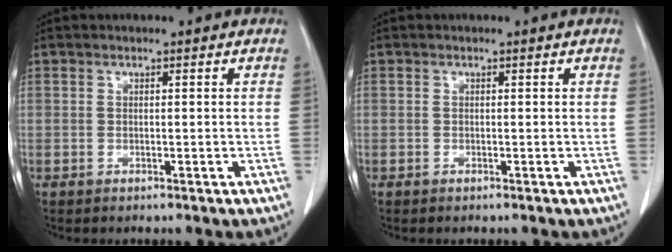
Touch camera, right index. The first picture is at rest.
{"total": 0.0}